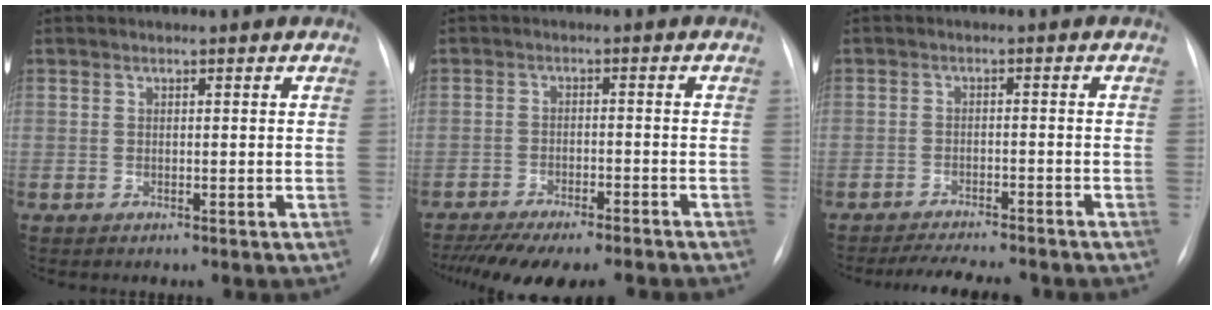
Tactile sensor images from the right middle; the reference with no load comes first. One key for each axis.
{"total": 16.5, "fx": -14.2, "fy": 3.4, "fz": 7.8, "tx": -0.143, "ty": -0.018, "tz": -0.195}
{"total": 8.7, "fx": -7.8, "fy": 1.6, "fz": 3.5, "tx": -0.049, "ty": -0.005, "tz": -0.111}